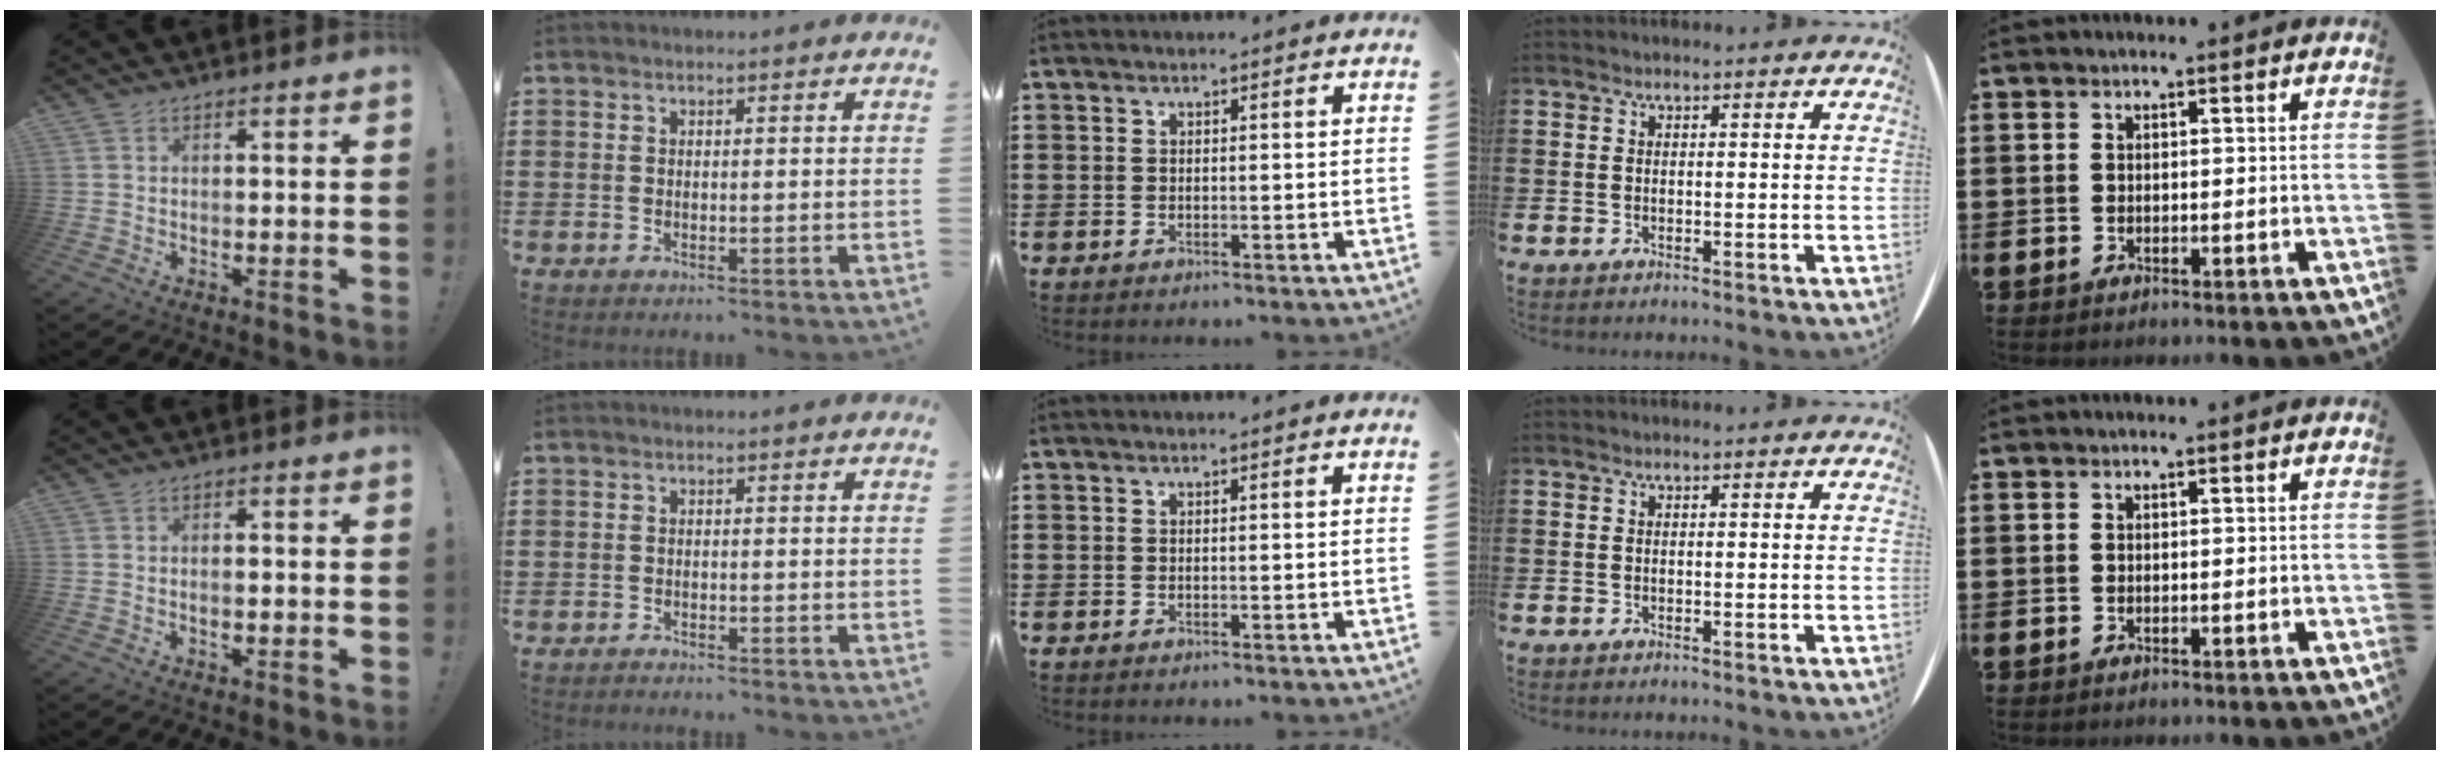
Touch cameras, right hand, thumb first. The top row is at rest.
{"thumb": {"total": 1.2, "force": [-0.6, 0.2, 1.0], "torque": [-0.014, 0.002, -0.012]}, "index": {"total": 1.0, "force": [-1.0, 0.1, 0.0], "torque": [-0.001, 0.002, -0.022]}}